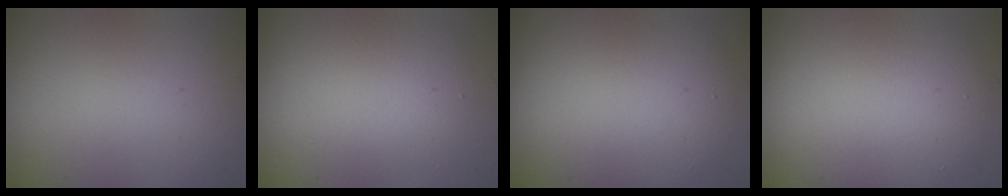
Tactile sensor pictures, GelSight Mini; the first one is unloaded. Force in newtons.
{"total": 4.7, "press": 4.7, "slide": 0.2}
{"total": 7.5, "press": 7.5, "slide": 0.6}
{"total": 8.8, "press": 8.8, "slide": 0.7}